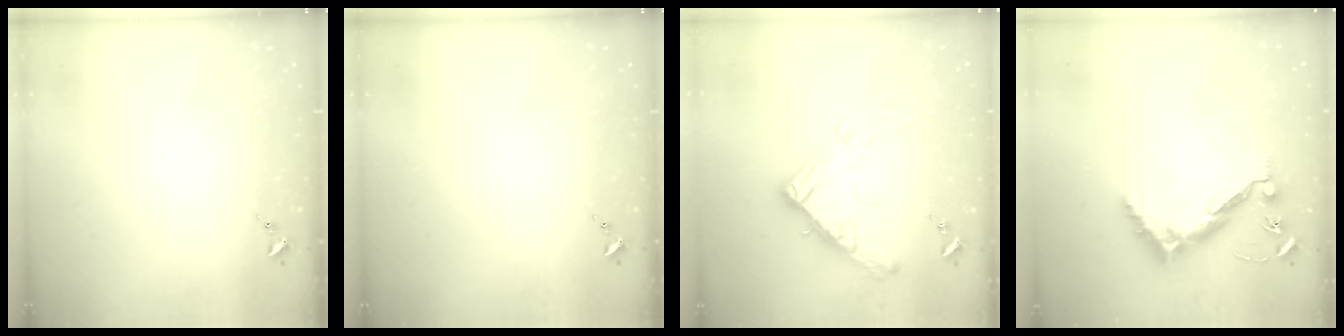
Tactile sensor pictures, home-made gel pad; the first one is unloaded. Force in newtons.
{"total": 0.0}
{"total": 16.4, "press": 16.4, "slide": 1.8}
{"total": 12.1, "press": 12.0, "slide": 1.2}